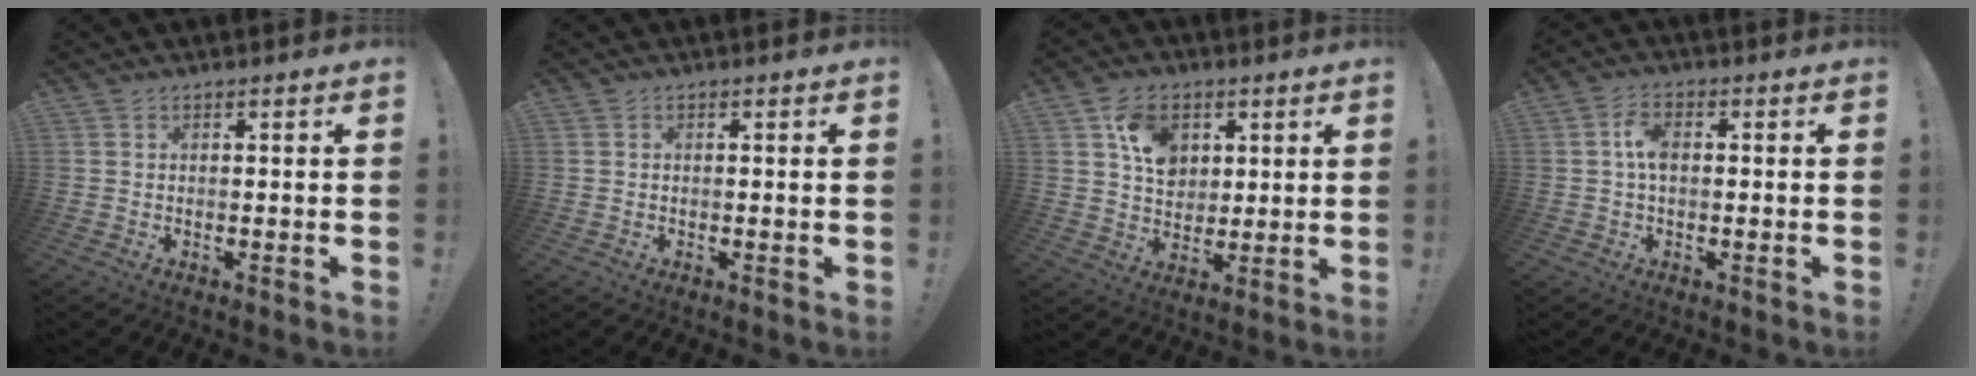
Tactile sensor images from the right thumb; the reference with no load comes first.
{"total": 0.0}
{"total": 11.2, "force": [4.7, 8.3, 5.8], "torque": [-0.086, -0.010, 0.093]}
{"total": 5.0, "force": [0.5, 2.9, 4.0], "torque": [-0.056, 0.006, 0.008]}